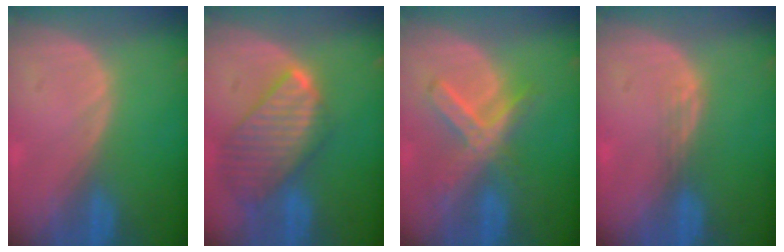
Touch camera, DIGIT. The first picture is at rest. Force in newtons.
{"total": 9.7, "press": 8.4, "slide": 4.9}
{"total": 7.3, "press": 6.3, "slide": 3.7}
{"total": 1.8, "press": 1.3, "slide": 1.2}